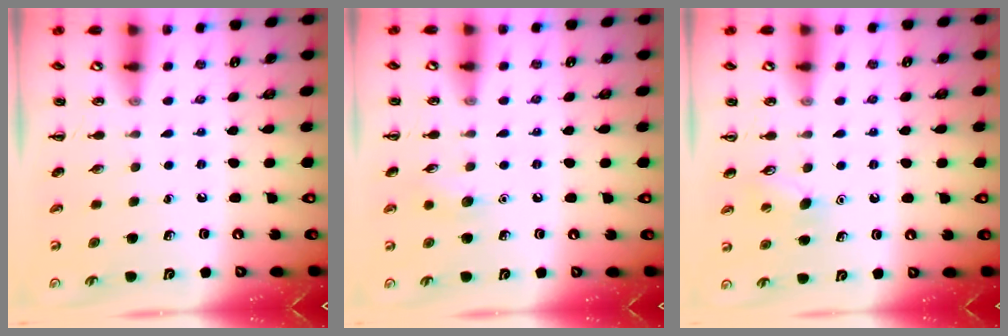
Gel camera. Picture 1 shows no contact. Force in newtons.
{"total": 5.6, "press": 5.4, "slide": 1.5}
{"total": 7.2, "press": 7.1, "slide": 1.6}